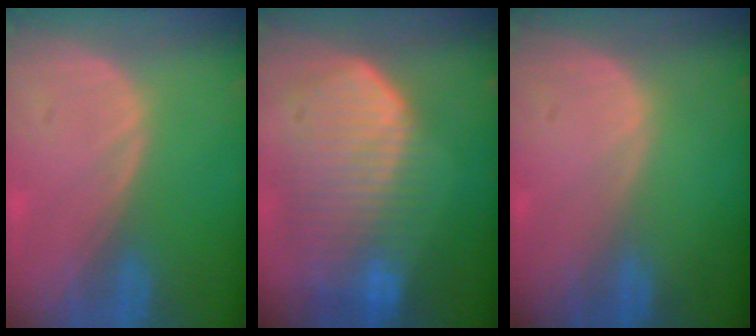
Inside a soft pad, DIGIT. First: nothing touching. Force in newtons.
{"total": 10.6, "press": 9.2, "slide": 5.1}
{"total": 0.0}